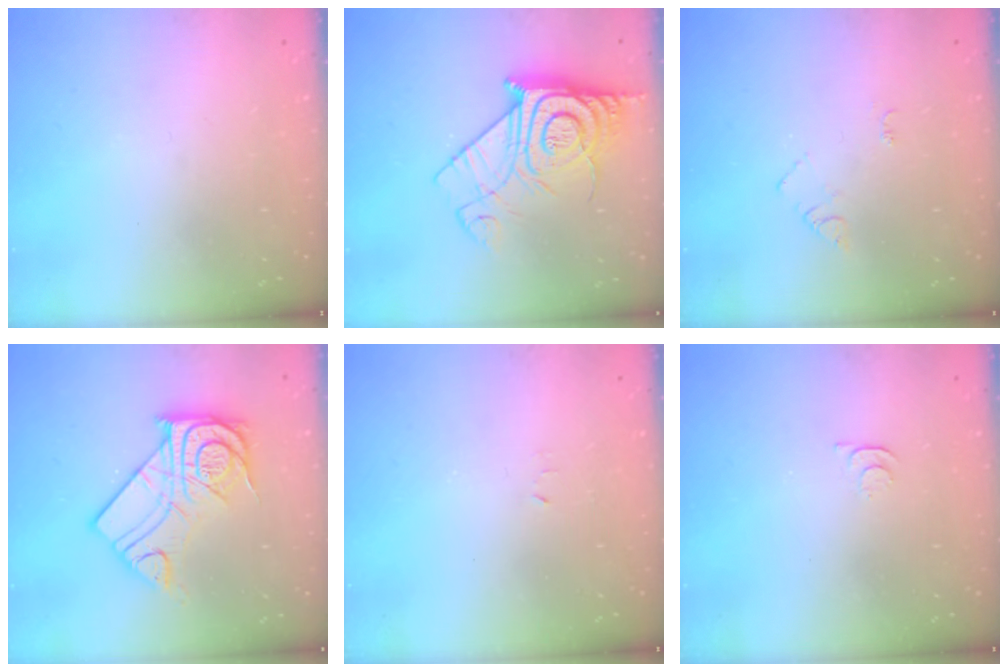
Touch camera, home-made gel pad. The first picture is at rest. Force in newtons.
{"total": 16.1, "press": 16.1, "slide": 1.1}
{"total": 4.4, "press": 4.4, "slide": 0.5}
{"total": 16.6, "press": 16.5, "slide": 1.4}
{"total": 2.4, "press": 2.4, "slide": 0.4}
{"total": 3.6, "press": 3.5, "slide": 0.8}